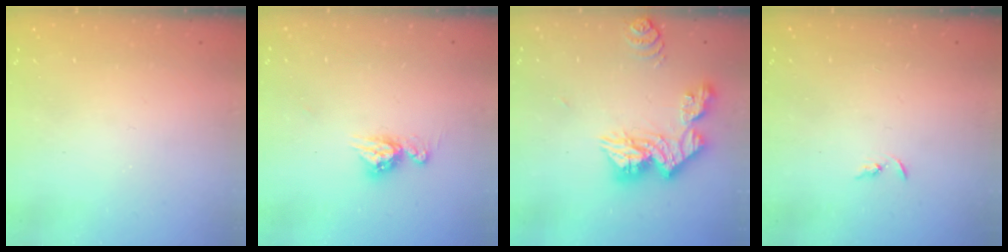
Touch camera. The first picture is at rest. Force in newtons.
{"total": 8.5, "press": 8.4, "slide": 0.8}
{"total": 14.2, "press": 14.1, "slide": 1.4}
{"total": 2.4, "press": 2.3, "slide": 0.2}